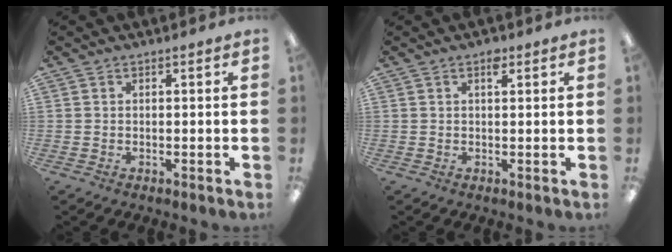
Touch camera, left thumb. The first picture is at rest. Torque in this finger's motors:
{"motor_torque": [0.20, 0.04, 0.41, 0.27, 0.02]}